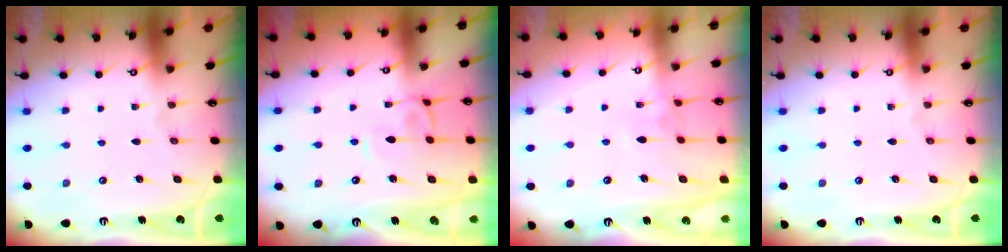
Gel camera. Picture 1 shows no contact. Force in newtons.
{"total": 2.4, "press": 2.4, "slide": 0.6}
{"total": 2.0, "press": 1.9, "slide": 0.5}
{"total": 0.0}